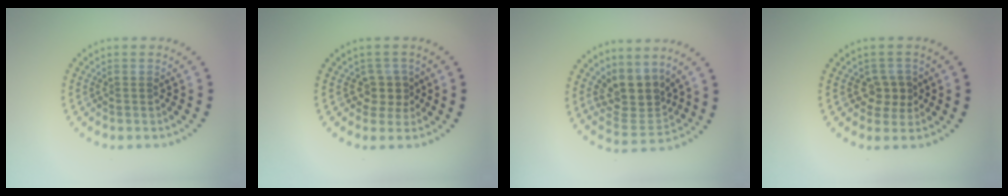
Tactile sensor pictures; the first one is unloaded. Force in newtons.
{"total": 2.3, "press": 1.9, "slide": 1.3}
{"total": 4.1, "press": 3.5, "slide": 2.2}
{"total": 2.3, "press": 2.2, "slide": 0.8}